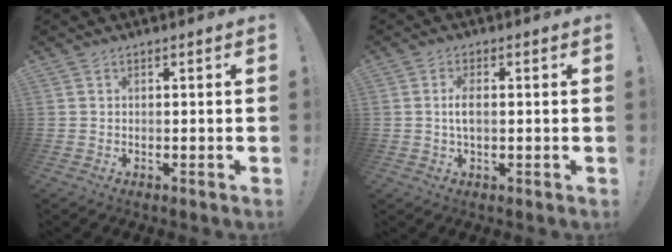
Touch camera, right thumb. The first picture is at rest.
{"total": 4.0, "force": [-0.1, 1.6, 3.6], "torque": [-0.073, 0.003, -0.005]}